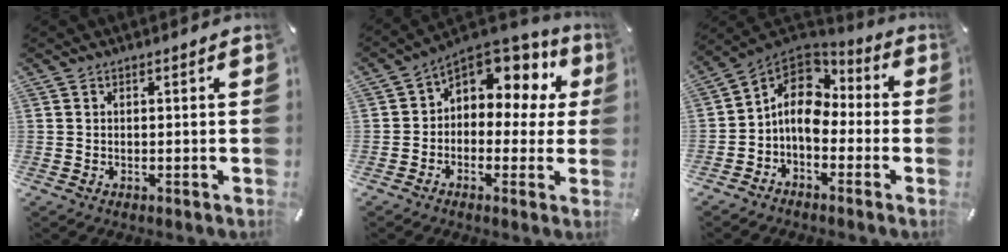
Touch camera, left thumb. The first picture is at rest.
{"total": 8.4, "force": [3.9, 6.0, 4.5], "torque": [-0.066, -0.039, 0.068]}
{"total": 10.6, "force": [-1.5, 8.0, 6.8], "torque": [-0.148, 0.015, -0.028]}